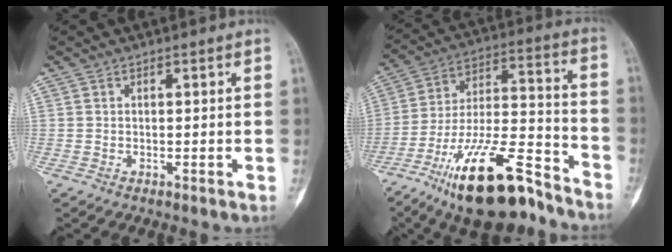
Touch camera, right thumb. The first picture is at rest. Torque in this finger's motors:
{"motor_torque": [3.42, 1.59, 1.74, -1.03, 0.56]}